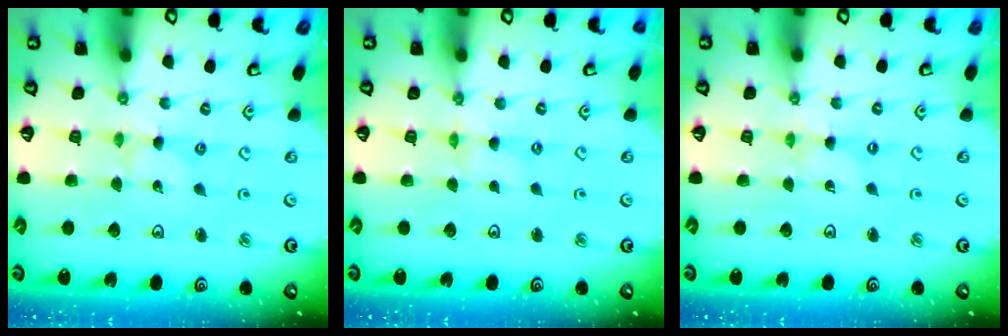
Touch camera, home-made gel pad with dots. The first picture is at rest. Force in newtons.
{"total": 0.5, "press": 0.5, "slide": 0.2}
{"total": 0.0}